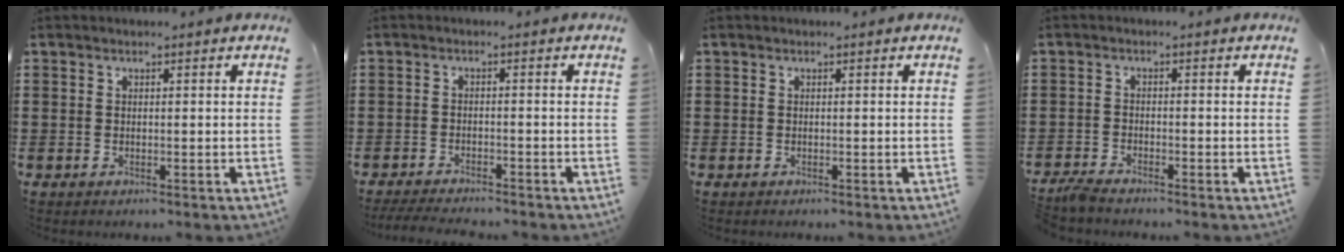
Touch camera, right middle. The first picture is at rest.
{"total": 2.7, "force": [-2.6, 0.1, 0.7], "torque": [-0.021, -0.004, -0.054]}
{"total": 0.0}
{"total": 2.4, "force": [-2.3, 0.1, 0.6], "torque": [-0.027, -0.004, -0.051]}